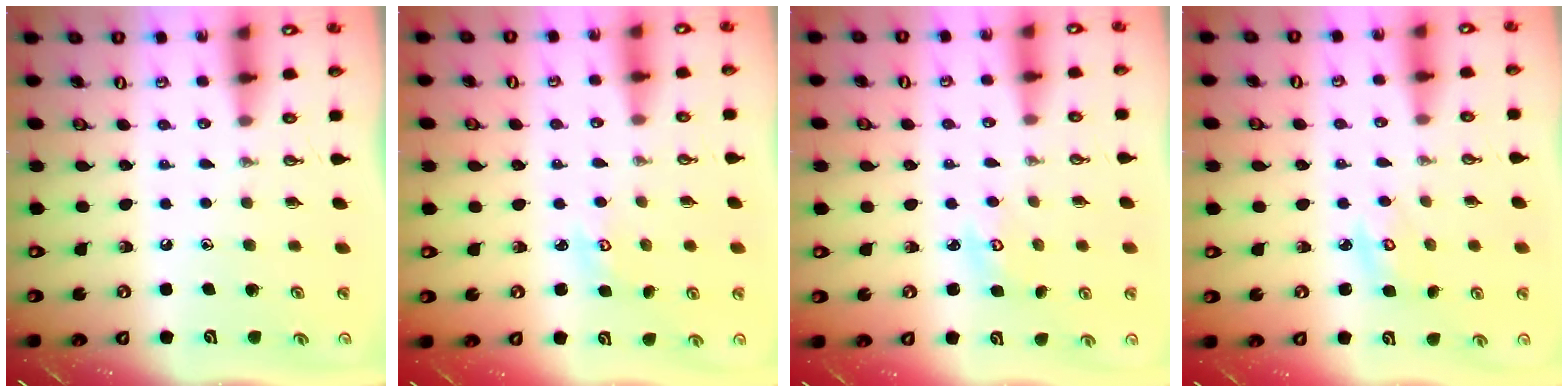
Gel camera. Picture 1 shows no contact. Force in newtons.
{"total": 2.8, "press": 2.8, "slide": 0.3}
{"total": 3.1, "press": 3.0, "slide": 0.3}
{"total": 3.1, "press": 3.1, "slide": 0.2}